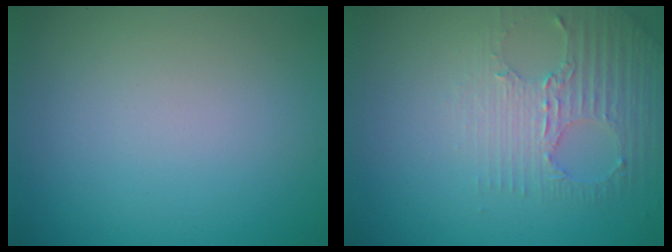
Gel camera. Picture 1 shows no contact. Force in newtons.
{"total": 2.8, "press": 2.5, "slide": 1.3}